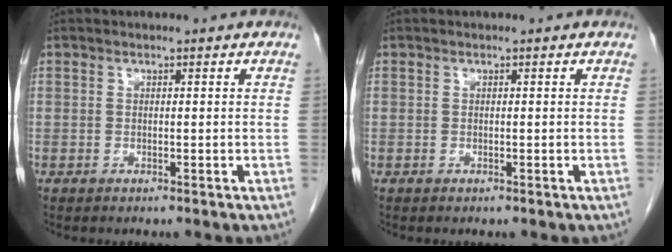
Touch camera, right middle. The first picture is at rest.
{"total": 0.0}